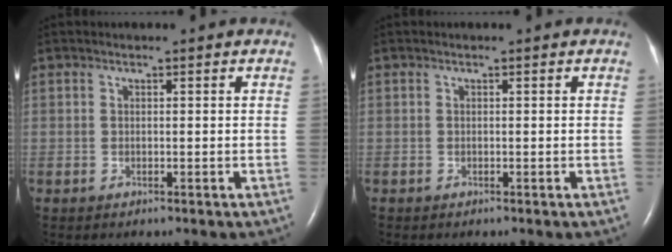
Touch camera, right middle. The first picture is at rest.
{"total": 0.0}